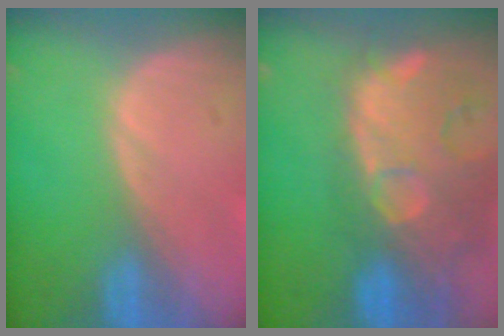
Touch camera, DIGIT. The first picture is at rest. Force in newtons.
{"total": 14.5, "press": 11.7, "slide": 8.5}